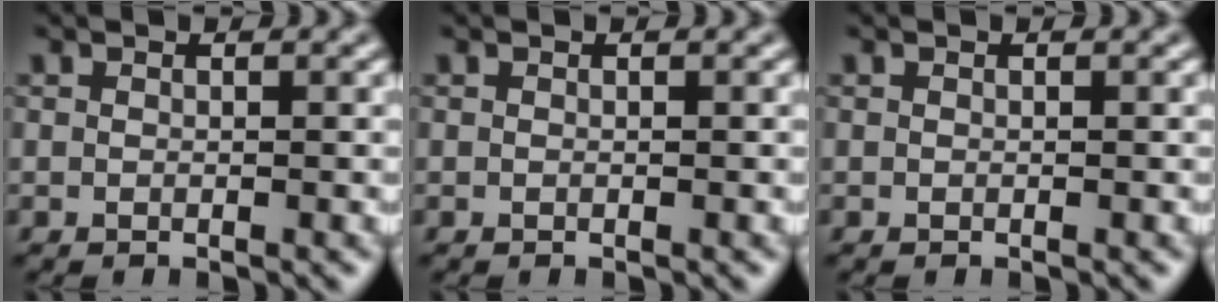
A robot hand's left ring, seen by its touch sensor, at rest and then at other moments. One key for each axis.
{"total": 0.0}
{"total": 0.0}